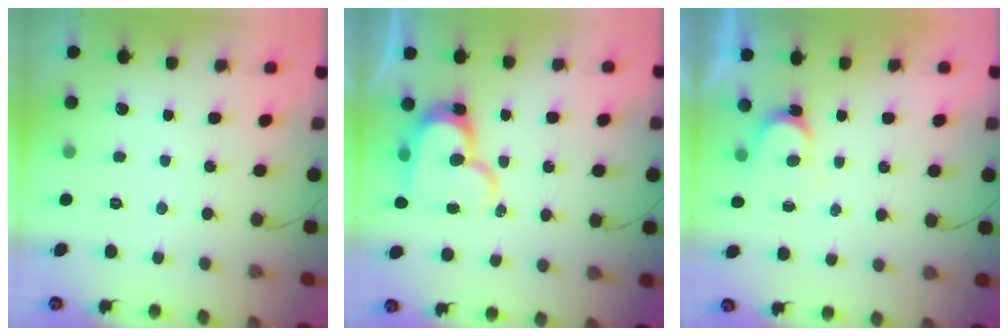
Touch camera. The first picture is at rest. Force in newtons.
{"total": 16.2, "press": 16.1, "slide": 1.7}
{"total": 5.4, "press": 5.3, "slide": 0.4}